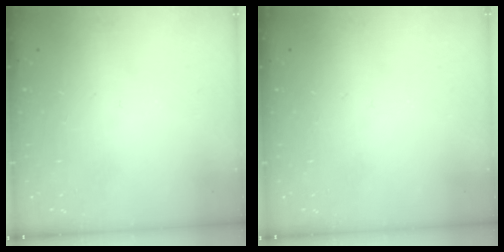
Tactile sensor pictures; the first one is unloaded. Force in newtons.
{"total": 0.0}